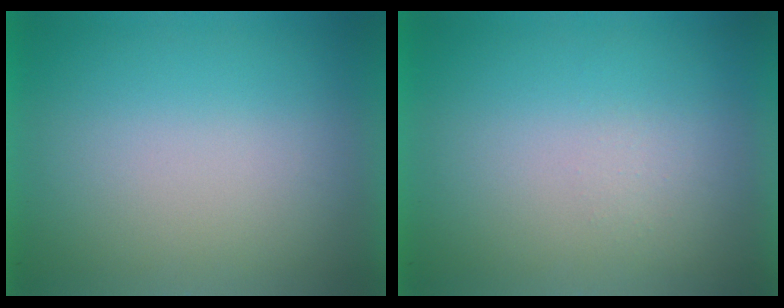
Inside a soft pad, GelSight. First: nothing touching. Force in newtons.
{"total": 1.3}